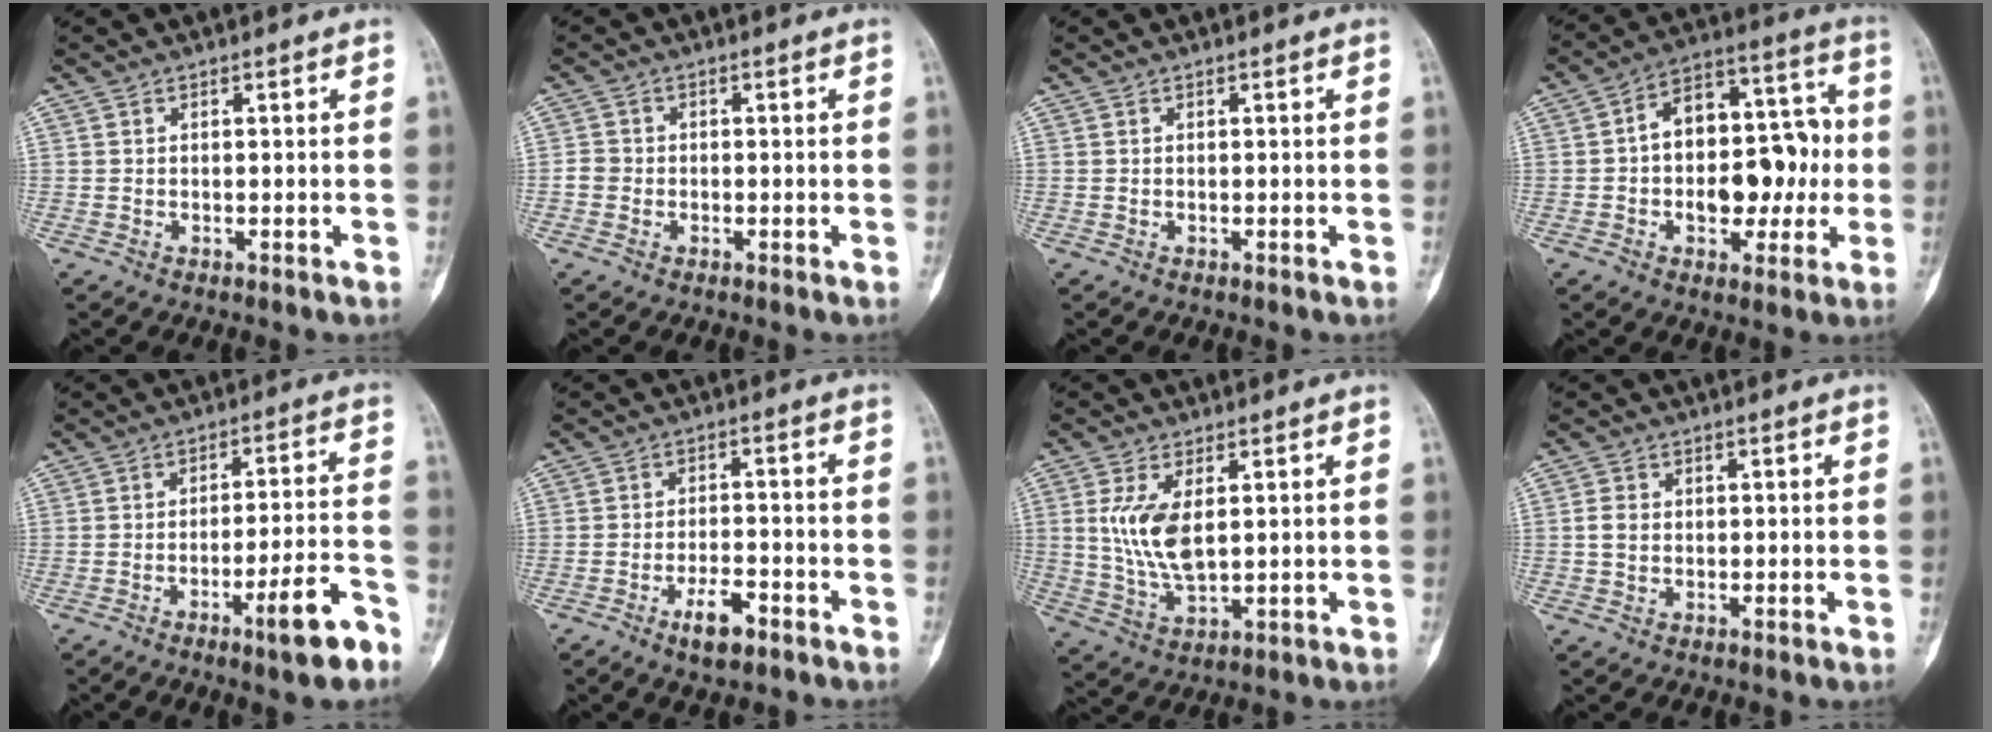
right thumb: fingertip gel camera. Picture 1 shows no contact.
{"total": 2.2, "force": [-0.5, 2.1, 0.6], "torque": [-0.002, 0.008, -0.013]}
{"total": 0.0}
{"total": 17.2, "force": [-1.5, 10.8, 13.3], "torque": [-0.150, 0.047, -0.024]}
{"total": 9.7, "force": [-5.8, 1.3, 7.6], "torque": [-0.113, 0.035, -0.084]}
{"total": 5.5, "force": [-3.3, 2.1, 4.0], "torque": [-0.065, 0.019, -0.052]}
{"total": 9.0, "force": [1.8, 4.2, 7.8], "torque": [-0.160, -0.015, 0.045]}
{"total": 2.4, "force": [0.2, 1.9, 1.4], "torque": [-0.025, 0.004, 0.004]}